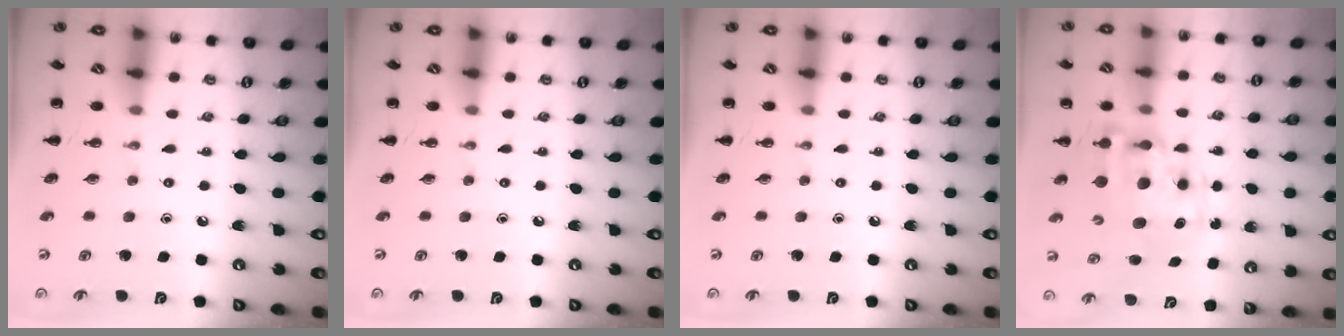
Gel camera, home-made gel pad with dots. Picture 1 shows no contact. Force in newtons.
{"total": 0.0}
{"total": 0.0}
{"total": 11.7, "press": 11.4, "slide": 2.8}